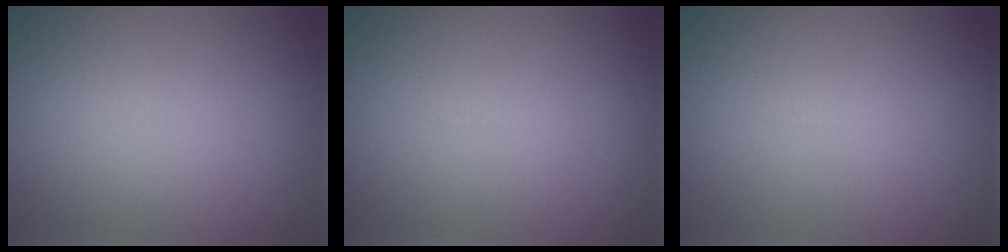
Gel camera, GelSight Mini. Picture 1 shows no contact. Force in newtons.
{"total": 0.0}
{"total": 0.0}